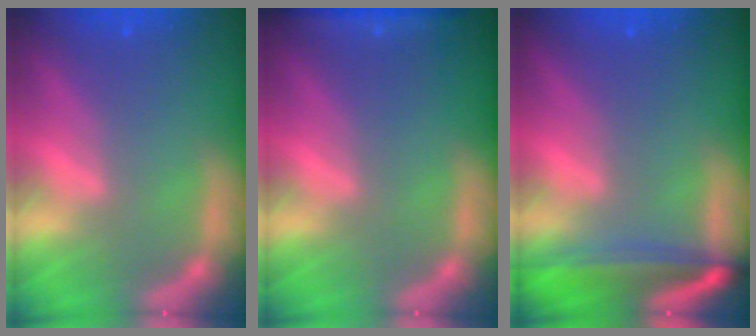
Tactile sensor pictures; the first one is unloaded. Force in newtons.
{"total": 2.4}
{"total": 7.1}